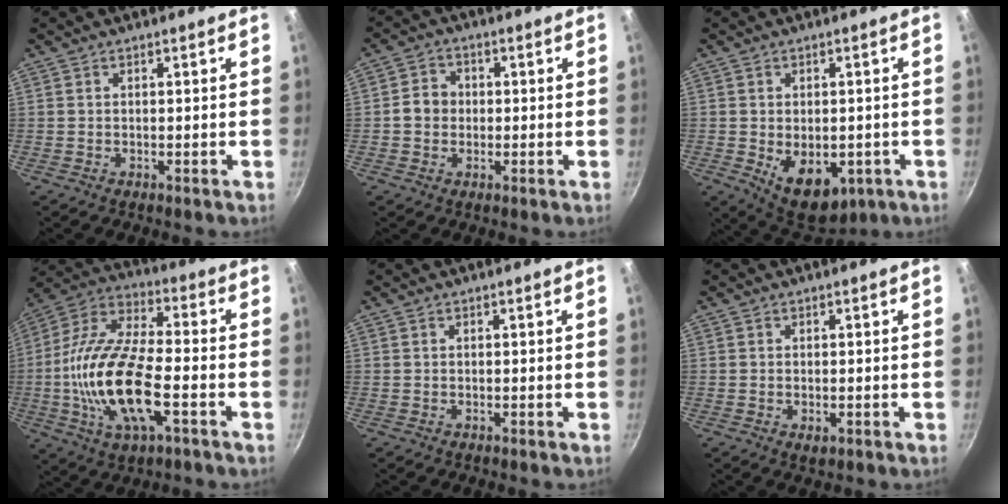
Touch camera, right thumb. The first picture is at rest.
{"total": 4.7, "force": [-0.3, 4.2, 2.1], "torque": [-0.013, 0.012, -0.014]}
{"total": 10.9, "force": [-2.6, 7.0, 7.9], "torque": [-0.083, -0.007, -0.018]}
{"total": 20.3, "force": [-4.4, 8.3, 18.0], "torque": [-0.354, 0.025, -0.098]}
{"total": 0.0}
{"total": 1.7, "force": [-0.4, 1.0, 1.4], "torque": [-0.022, -0.003, -0.005]}